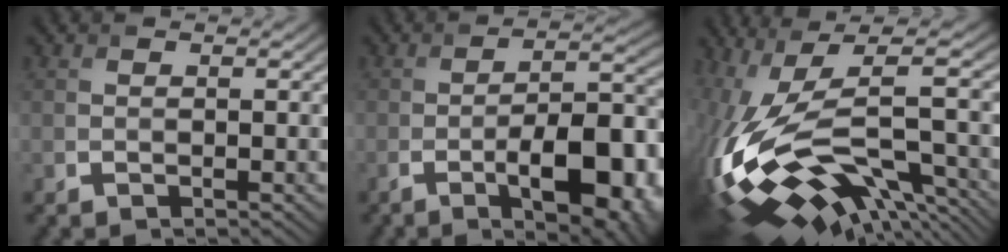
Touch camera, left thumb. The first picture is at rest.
{"total": 11.5, "force": [-4.9, 3.6, 9.8], "torque": [-0.142, -0.002, -0.072]}
{"total": 16.6, "force": [-3.3, 5.3, 15.4], "torque": [-0.344, -0.007, -0.039]}